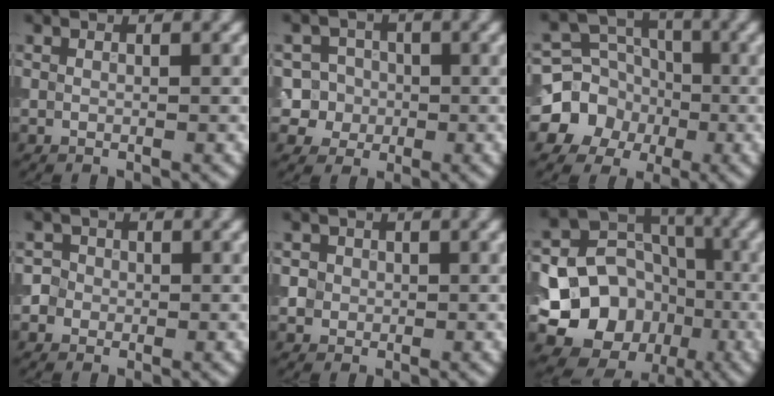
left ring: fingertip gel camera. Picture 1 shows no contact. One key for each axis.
{"total": 5.9, "fx": -0.4, "fy": 5.7, "fz": 1.5, "tx": -0.005, "ty": 0.028, "tz": -0.023}
{"total": 6.6, "fx": -1.8, "fy": 6.1, "fz": 1.9, "tx": -0.013, "ty": 0.006, "tz": -0.062}
{"total": 2.7, "fx": -0.1, "fy": 2.6, "fz": 0.7, "tx": 0.013, "ty": 0.017, "tz": -0.019}
{"total": 2.1, "fx": 0.4, "fy": 2.0, "fz": 0.6, "tx": 0.004, "ty": 0.004, "tz": 0.009}
{"total": 12.3, "fx": -3.2, "fy": 10.5, "fz": 5.5, "tx": -0.086, "ty": -0.012, "tz": -0.069}